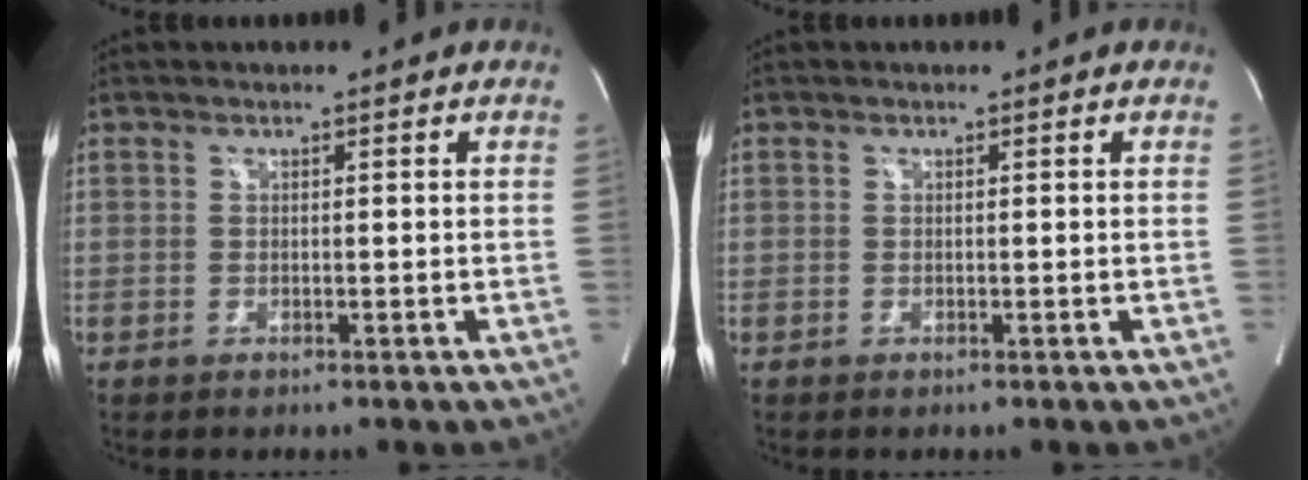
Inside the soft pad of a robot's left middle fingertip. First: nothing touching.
{"total": 0.0}